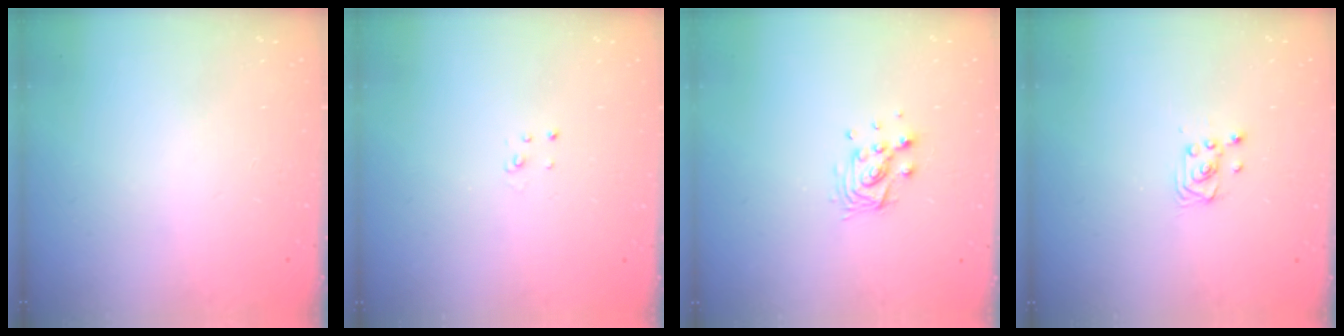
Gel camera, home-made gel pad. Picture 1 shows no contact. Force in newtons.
{"total": 2.0, "press": 2.0, "slide": 0.2}
{"total": 9.8, "press": 9.8, "slide": 0.6}
{"total": 2.6, "press": 2.6, "slide": 0.2}